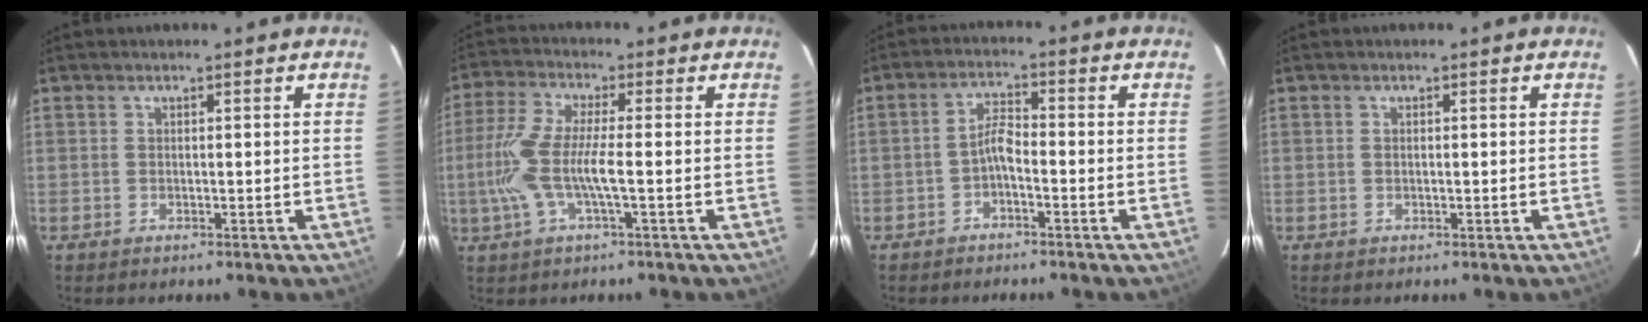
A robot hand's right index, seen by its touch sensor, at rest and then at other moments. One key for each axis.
{"total": 10.0, "fx": -1.9, "fy": 1.4, "fz": 9.7, "tx": -0.214, "ty": -0.002, "tz": -0.037}
{"total": 3.0, "fx": -1.9, "fy": 0.7, "fz": 2.3, "tx": -0.050, "ty": 0.011, "tz": -0.036}
{"total": 0.0}